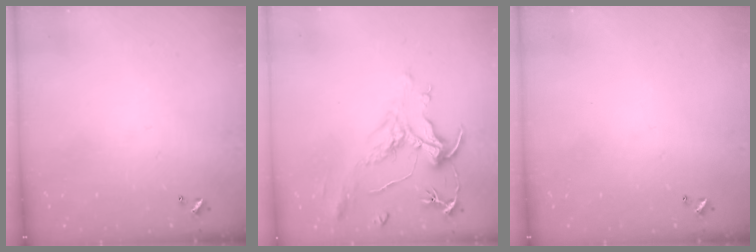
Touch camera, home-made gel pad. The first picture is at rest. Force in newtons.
{"total": 2.1, "press": 1.6, "slide": 1.3}
{"total": 0.0}